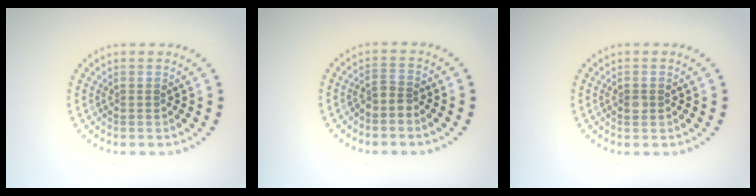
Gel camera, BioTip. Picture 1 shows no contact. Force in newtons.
{"total": 1.6, "press": 1.2, "slide": 1.0}
{"total": 0.9, "press": 0.9, "slide": 0.0}